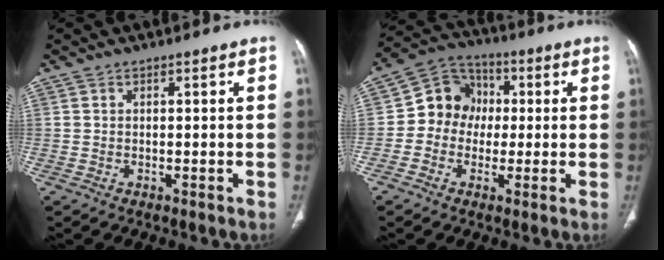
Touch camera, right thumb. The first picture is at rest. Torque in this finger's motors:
{"motor_torque": [0.80, 0.59, 0.54, -0.40, 0.00]}